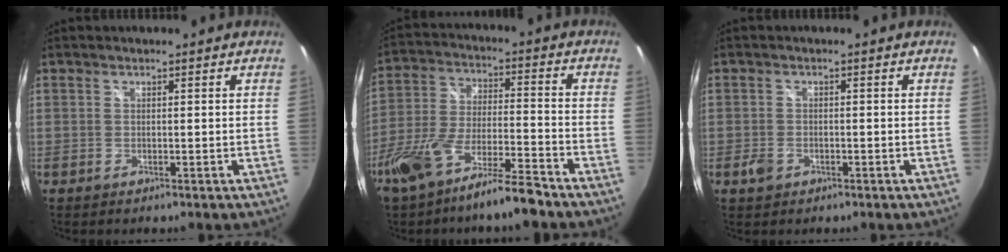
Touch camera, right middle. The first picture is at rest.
{"total": 12.2, "force": [-9.1, 1.9, 7.9], "torque": [-0.164, -0.013, -0.161]}
{"total": 2.6, "force": [-1.3, 1.8, 1.3], "torque": [-0.028, -0.002, -0.023]}